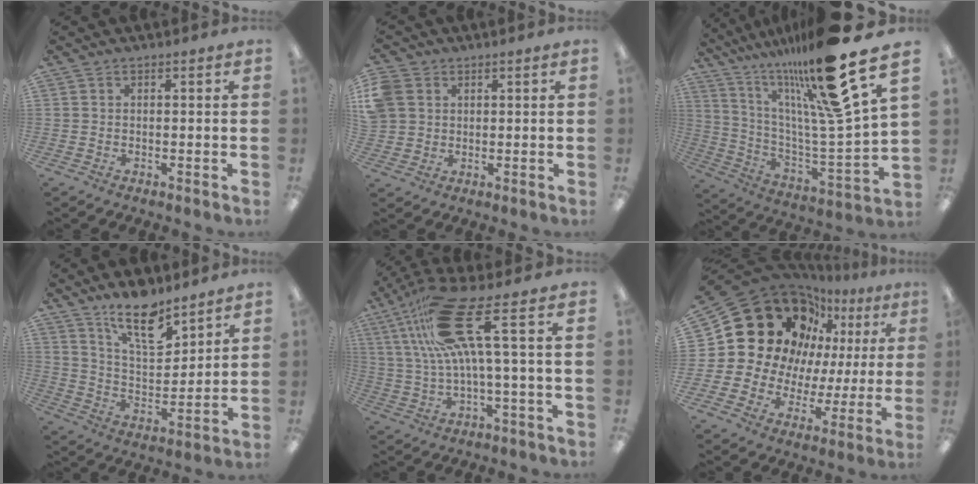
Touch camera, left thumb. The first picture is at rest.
{"total": 5.8, "force": [1.8, 5.1, 2.0], "torque": [-0.058, 0.012, 0.039]}
{"total": 24.6, "force": [17.7, 3.1, 16.8], "torque": [-0.271, -0.106, 0.276]}
{"total": 14.3, "force": [10.7, 5.1, 8.0], "torque": [-0.126, -0.063, 0.184]}
{"total": 19.4, "force": [7.2, 4.1, 17.5], "torque": [-0.350, -0.018, 0.112]}
{"total": 24.0, "force": [10.7, 18.0, 11.8], "torque": [-0.207, -0.066, 0.228]}